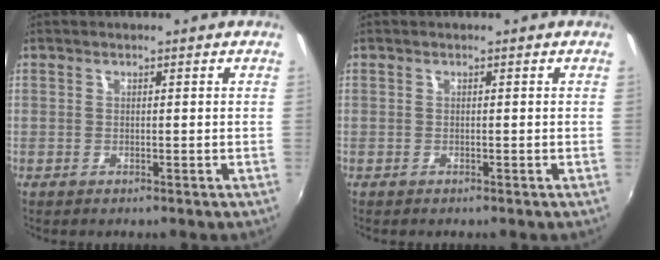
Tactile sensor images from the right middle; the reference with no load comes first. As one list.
[{"total": 0.0}]